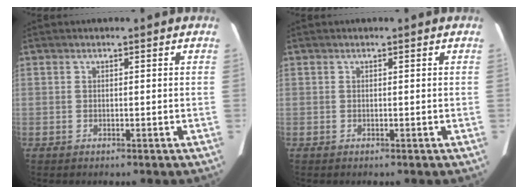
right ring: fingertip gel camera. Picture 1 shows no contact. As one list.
[{"total": 0.0}]